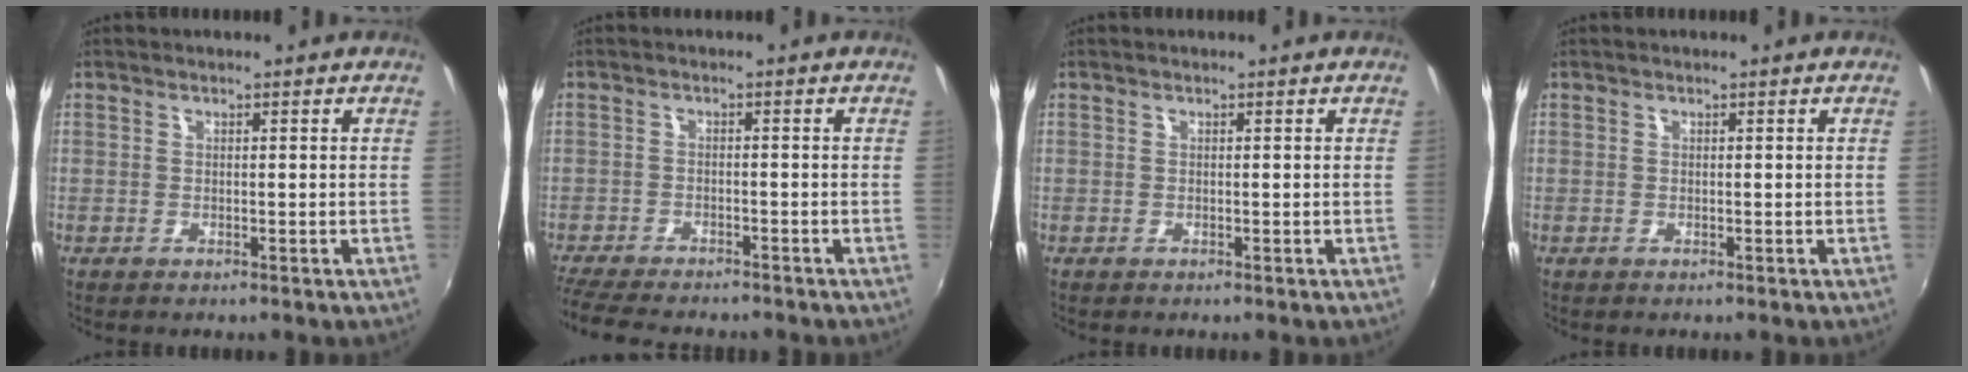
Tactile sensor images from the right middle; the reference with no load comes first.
{"total": 10.4, "force": [-9.2, 2.0, 4.3], "torque": [-0.112, -0.025, -0.154]}
{"total": 0.0}
{"total": 0.0}